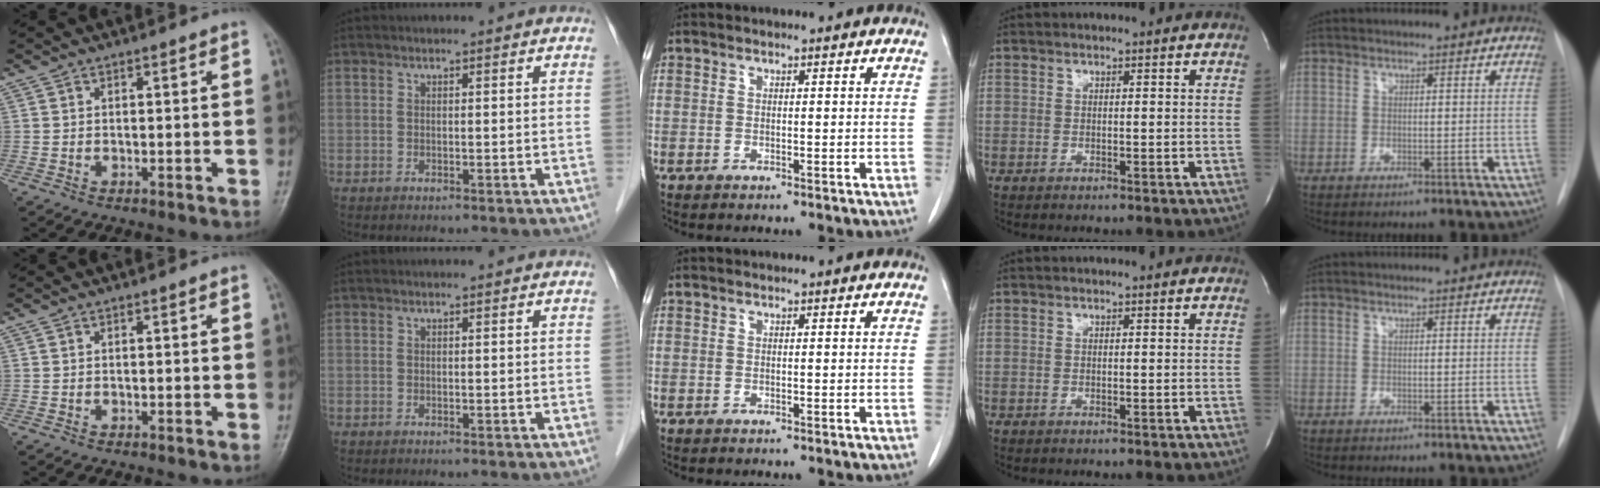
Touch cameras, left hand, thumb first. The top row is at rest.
{}